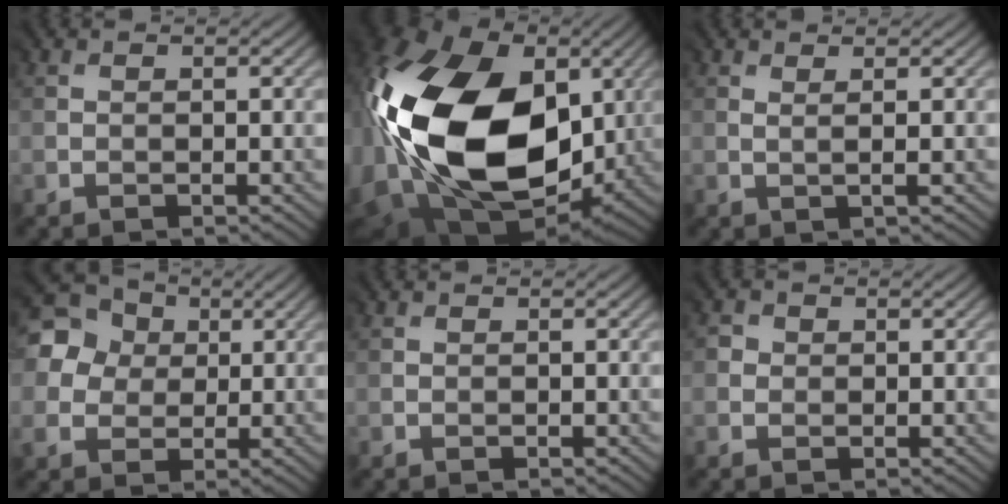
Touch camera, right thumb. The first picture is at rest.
{"total": 22.0, "force": [0.9, 15.4, 15.6], "torque": [-0.391, -0.035, 0.033]}
{"total": 0.8, "force": [0.3, 0.1, 0.8], "torque": [-0.015, 0.004, 0.002]}
{"total": 8.8, "force": [2.4, 7.8, 3.2], "torque": [-0.108, 0.033, 0.031]}
{"total": 0.0}
{"total": 1.0, "force": [-0.1, 1.0, -0.1], "torque": [0.005, 0.000, -0.006]}